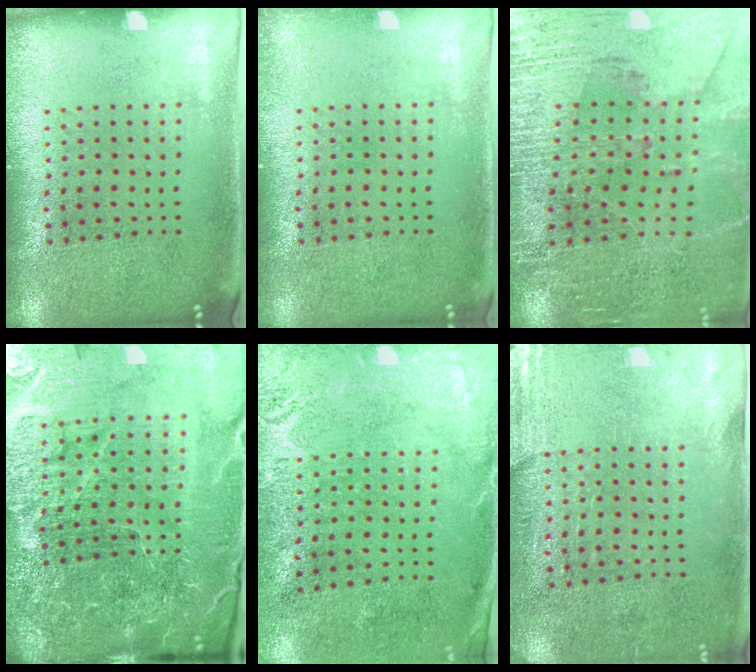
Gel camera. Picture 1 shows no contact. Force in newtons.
{"total": 0.6, "press": 0.6, "slide": 0.1}
{"total": 3.1, "press": 3.0, "slide": 0.5}
{"total": 6.5, "press": 5.8, "slide": 3.0}
{"total": 2.6, "press": 2.1, "slide": 1.6}
{"total": 2.7, "press": 2.4, "slide": 1.4}